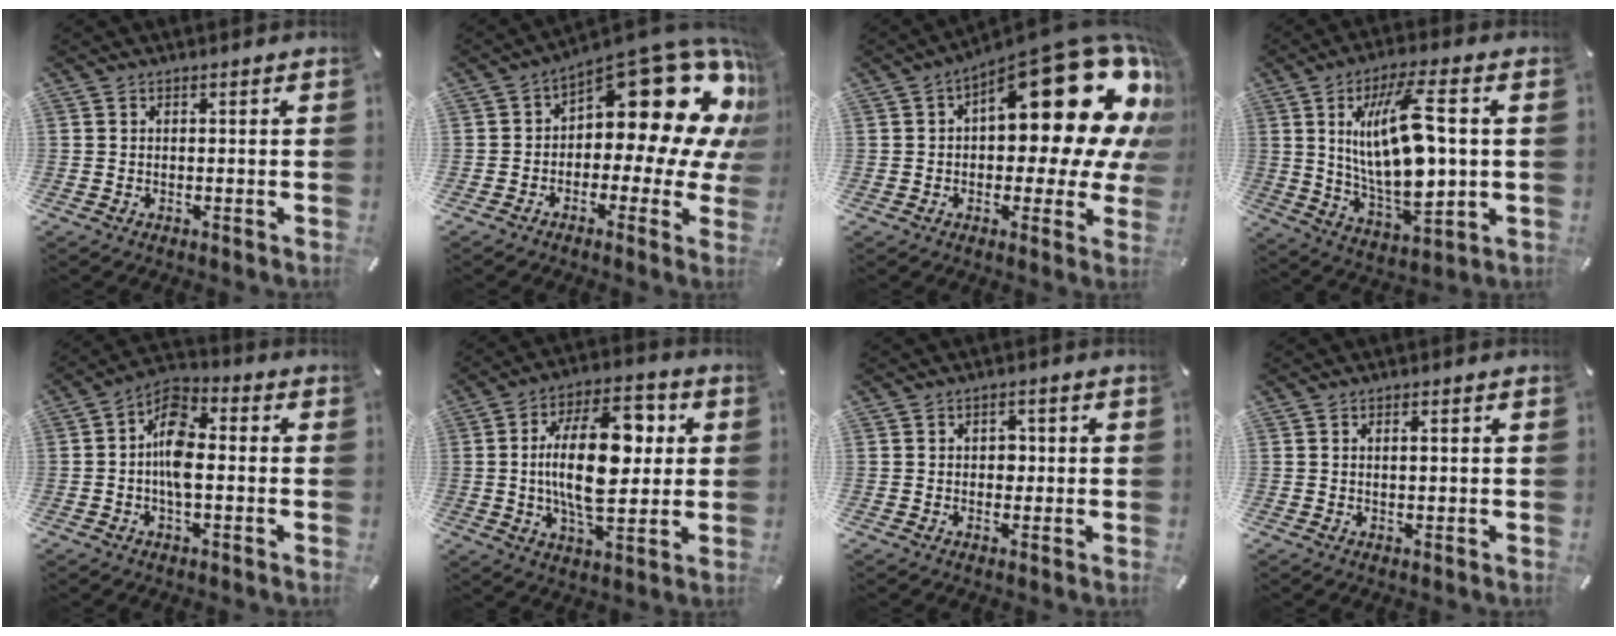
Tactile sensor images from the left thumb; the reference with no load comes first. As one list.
[{"total": 20.6, "force": [9.1, 10.2, 15.4], "torque": [-0.198, -0.078, 0.154]}, {"total": 26.6, "force": [9.8, 11.9, 21.6], "torque": [-0.276, -0.078, 0.166]}, {"total": 18.6, "force": [3.6, 7.1, 16.8], "torque": [-0.319, -0.017, 0.050]}, {"total": 8.7, "force": [-1.0, 4.6, 7.3], "torque": [-0.137, 0.006, -0.020]}, {"total": 20.3, "force": [2.3, 10.7, 17.2], "torque": [-0.295, -0.004, 0.032]}, {"total": 2.3, "force": [-0.1, 1.9, 1.4], "torque": [-0.013, 0.000, -0.009]}, {"total": 1.4, "force": [0.3, 0.4, 1.3], "torque": [-0.025, 0.002, 0.004]}]